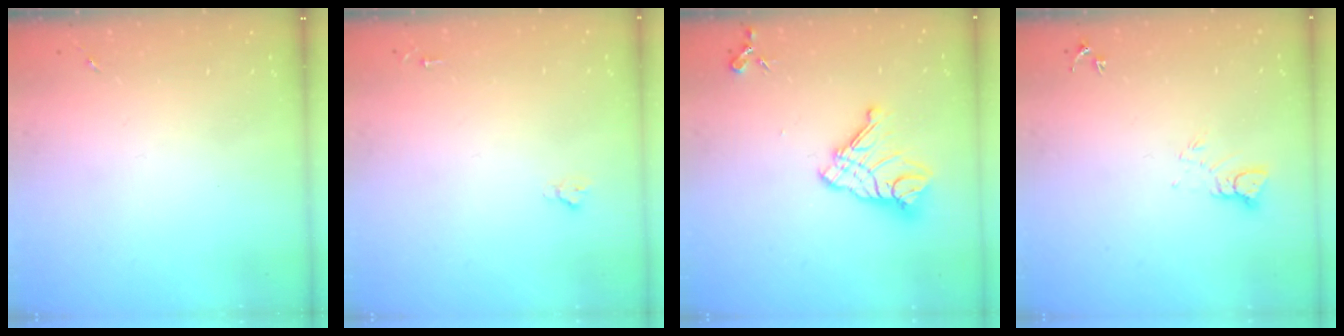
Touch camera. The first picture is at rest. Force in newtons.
{"total": 1.9, "press": 1.9, "slide": 0.2}
{"total": 14.4, "press": 14.3, "slide": 1.9}
{"total": 3.8, "press": 3.8, "slide": 0.3}